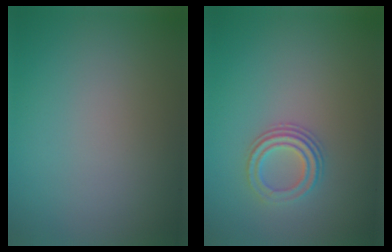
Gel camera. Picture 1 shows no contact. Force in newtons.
{"total": 2.6, "press": 2.3, "slide": 1.2}